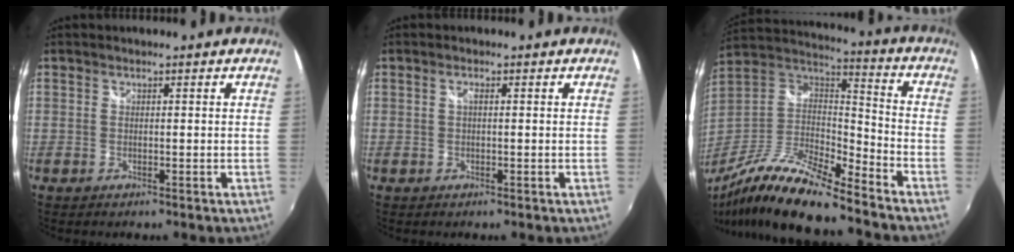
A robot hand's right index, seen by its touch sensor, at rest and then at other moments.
{"total": 0.9, "force": [0.1, 0.1, 0.8], "torque": [-0.015, 0.002, -0.001]}
{"total": 20.3, "force": [-15.5, 2.9, 12.7], "torque": [-0.244, -0.039, -0.292]}